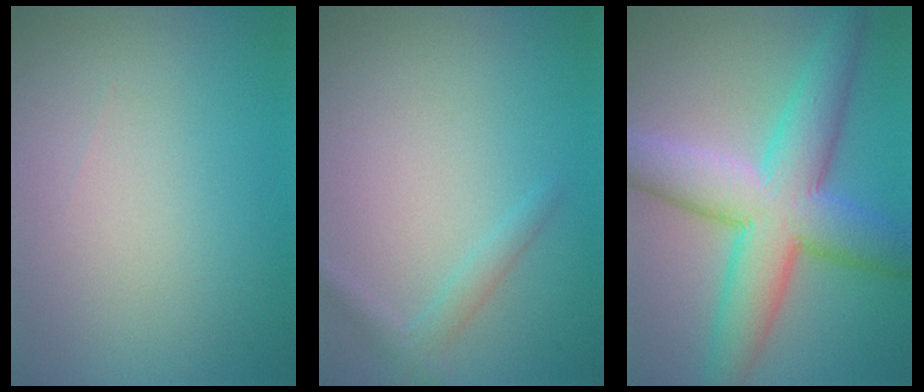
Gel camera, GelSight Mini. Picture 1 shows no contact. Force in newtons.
{"total": 1.6, "press": 1.6, "slide": 0.1}
{"total": 9.8, "press": 9.8, "slide": 0.3}